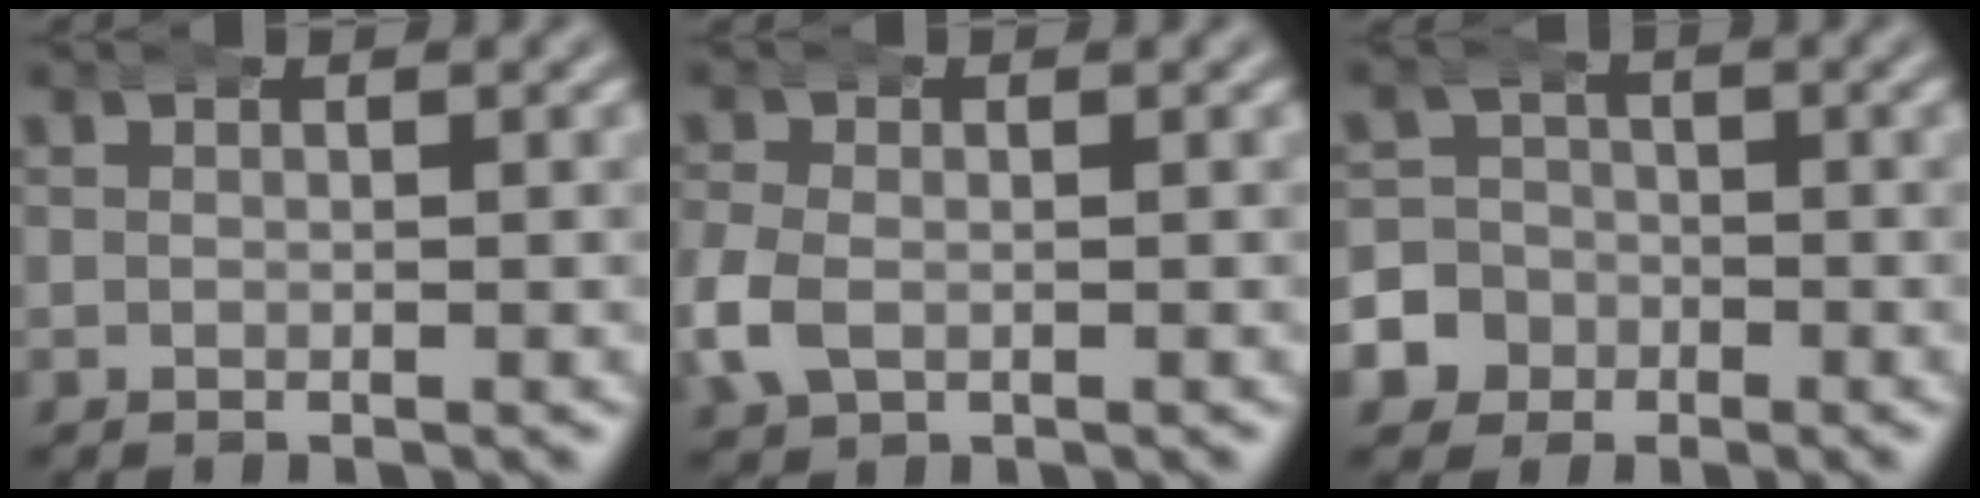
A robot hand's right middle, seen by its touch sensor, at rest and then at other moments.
{"total": 2.7, "force": [-0.8, 2.2, 1.4], "torque": [-0.051, -0.001, -0.013]}
{"total": 8.5, "force": [-3.3, 7.7, 1.5], "torque": [-0.051, -0.026, -0.064]}